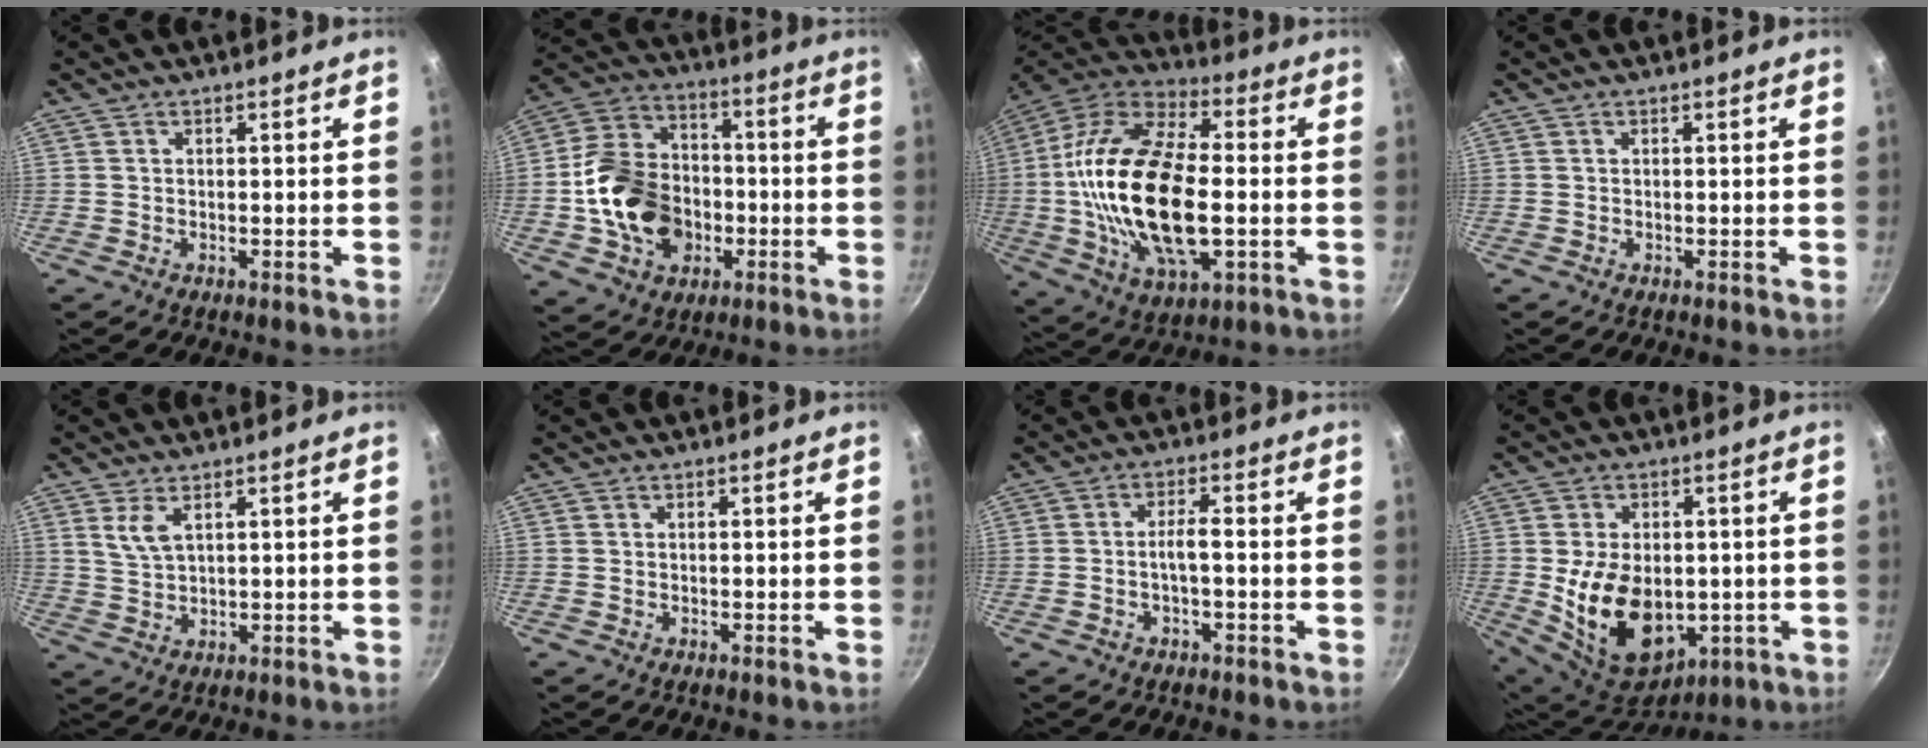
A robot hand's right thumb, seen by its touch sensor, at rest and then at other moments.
{"total": 18.3, "force": [-3.0, 14.2, 11.1], "torque": [-0.174, 0.040, -0.053]}
{"total": 26.3, "force": [-1.9, 13.0, 22.8], "torque": [-0.440, 0.021, -0.041]}
{"total": 0.0}
{"total": 4.2, "force": [2.1, 1.8, 3.1], "torque": [-0.059, -0.015, 0.048]}
{"total": 0.0}
{"total": 3.3, "force": [-1.1, 0.7, 3.1], "torque": [-0.067, 0.020, -0.023]}
{"total": 16.9, "force": [-1.5, 11.6, 12.1], "torque": [-0.184, -0.013, 0.001]}